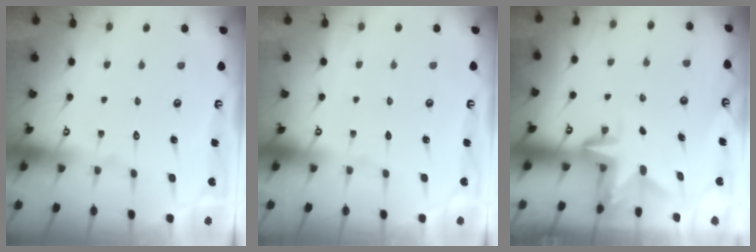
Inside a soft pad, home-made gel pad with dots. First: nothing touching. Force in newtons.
{"total": 0.0}
{"total": 3.1, "press": 3.1, "slide": 0.3}